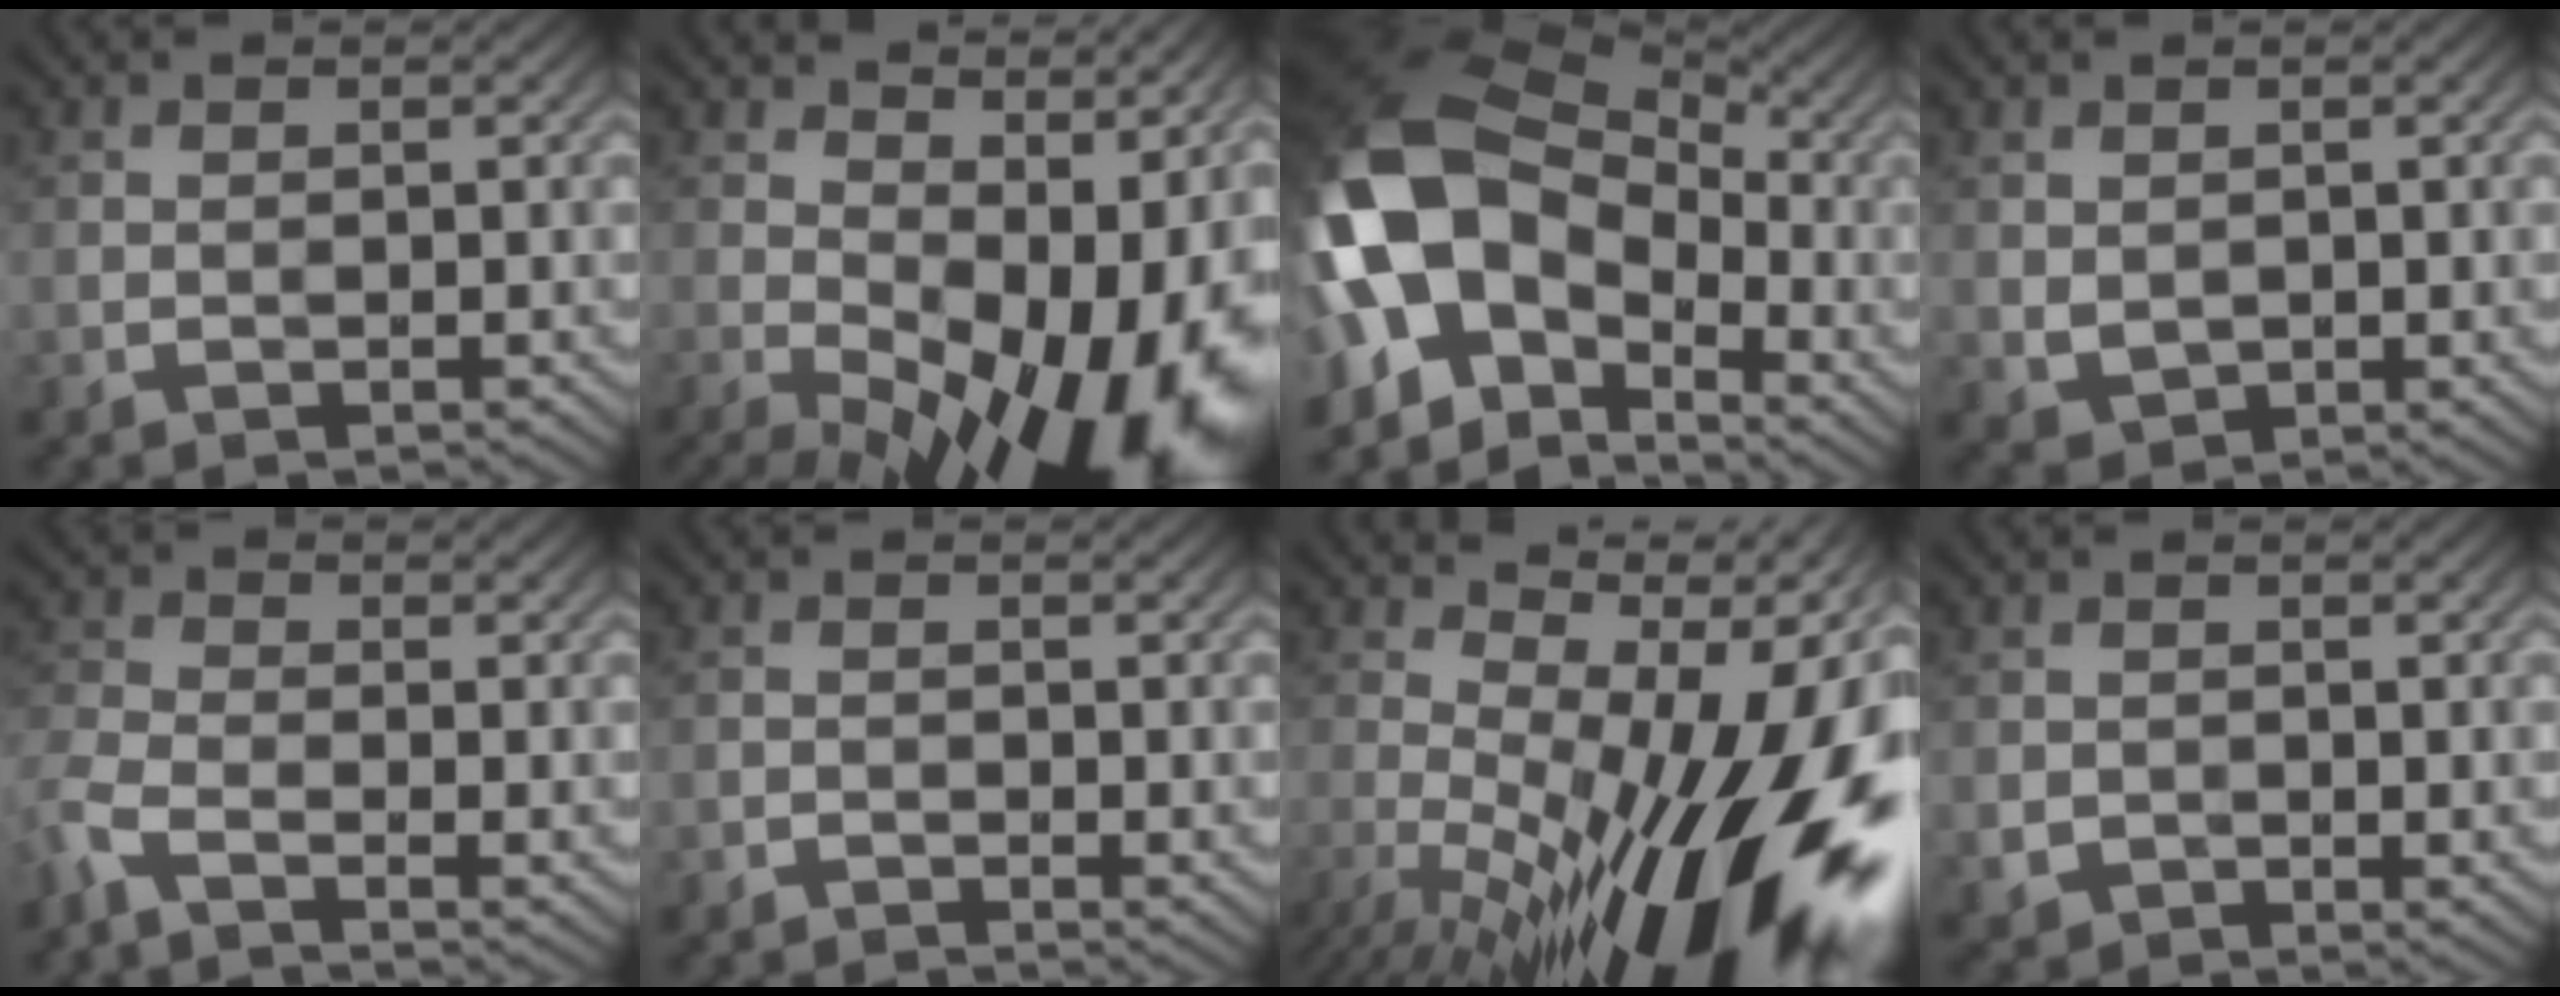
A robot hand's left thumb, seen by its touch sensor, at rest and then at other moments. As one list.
[{"total": 18.2, "force": [-2.1, 10.1, 15.0], "torque": [-0.188, -0.012, -0.006]}, {"total": 16.7, "force": [-2.2, 11.3, 12.1], "torque": [-0.264, -0.003, -0.042]}, {"total": 1.5, "force": [0.6, 1.3, 0.5], "torque": [-0.015, -0.006, 0.020]}, {"total": 4.3, "force": [-2.6, 1.6, 3.0], "torque": [-0.079, -0.011, -0.066]}, {"total": 0.8, "force": [-0.6, 0.3, 0.5], "torque": [-0.007, 0.002, -0.012]}, {"total": 20.2, "force": [-4.7, 8.6, 17.7], "torque": [-0.240, 0.001, -0.078]}, {"total": 1.8, "force": [-0.2, 1.6, 0.9], "torque": [-0.016, -0.011, 0.001]}]